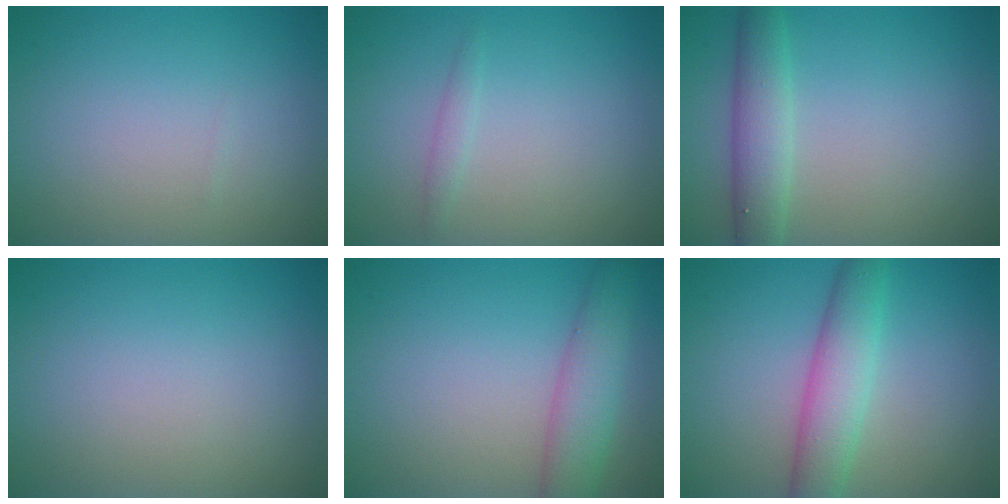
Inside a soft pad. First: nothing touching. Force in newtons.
{"total": 0.9, "press": 0.9, "slide": 0.0}
{"total": 3.6, "press": 3.6, "slide": 0.1}
{"total": 0.0}
{"total": 4.4, "press": 4.4, "slide": 0.1}
{"total": 4.6, "press": 4.6, "slide": 0.2}